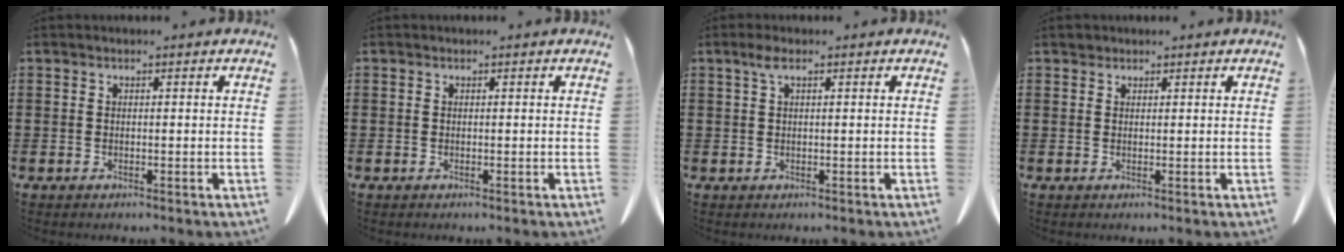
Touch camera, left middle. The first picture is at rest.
{"total": 0.0}
{"total": 1.9, "force": [0.8, 0.6, 1.7], "torque": [-0.035, 0.006, 0.012]}
{"total": 0.6, "force": [0.6, 0.3, 0.0], "torque": [-0.002, 0.001, 0.011]}